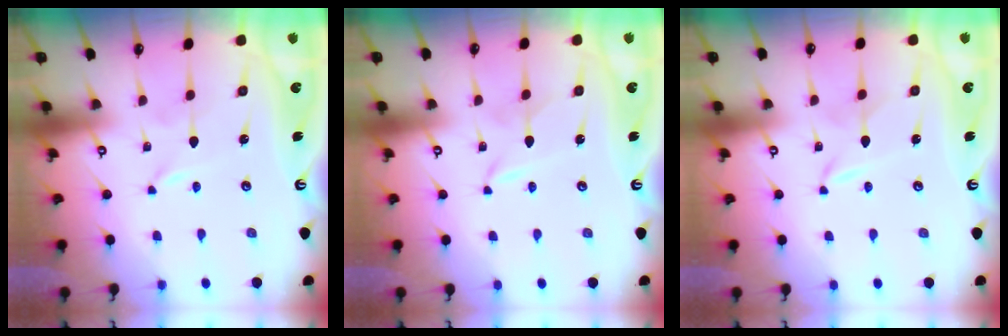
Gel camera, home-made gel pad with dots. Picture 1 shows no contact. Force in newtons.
{"total": 2.5, "press": 2.4, "slide": 0.4}
{"total": 2.0, "press": 2.0, "slide": 0.3}